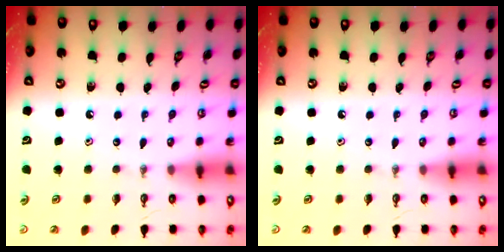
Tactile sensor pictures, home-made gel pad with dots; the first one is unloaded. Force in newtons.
{"total": 0.0}